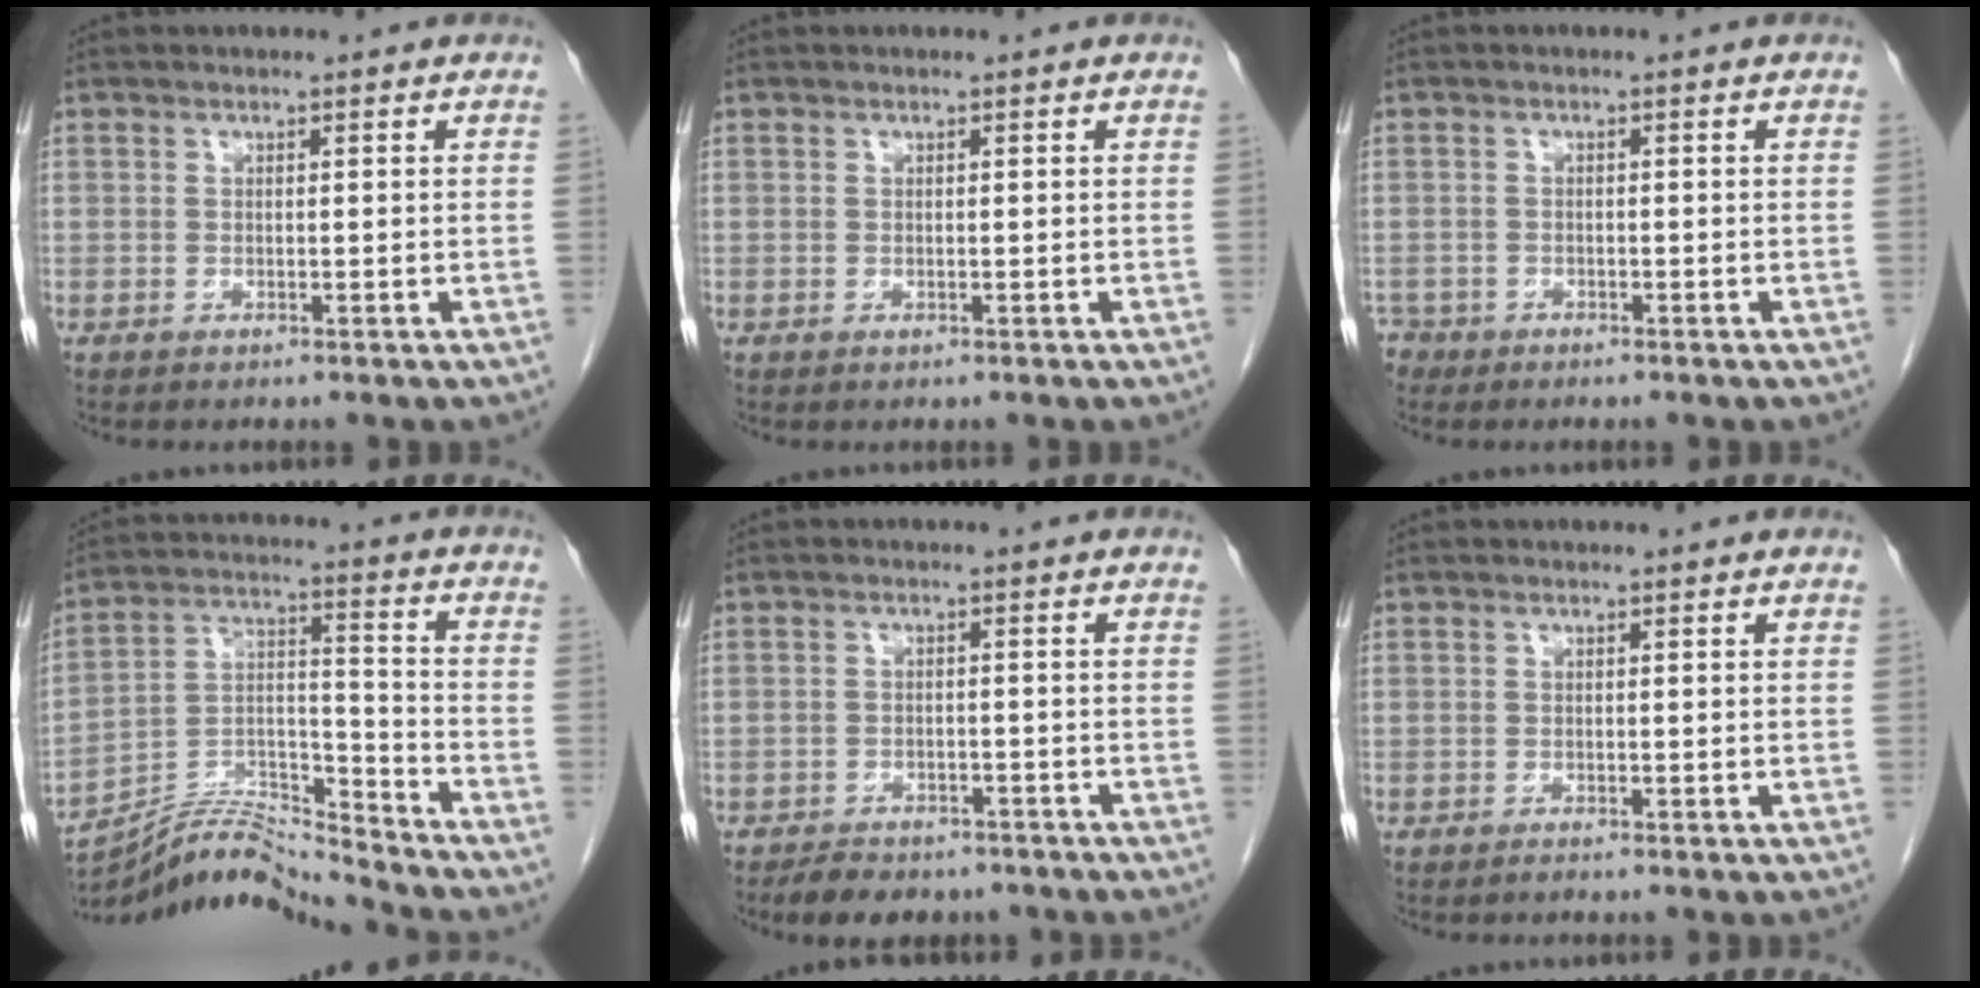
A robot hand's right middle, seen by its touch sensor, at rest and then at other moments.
{"total": 0.0}
{"total": 2.0, "force": [-1.6, 1.2, -0.2], "torque": [0.004, 0.003, -0.029]}
{"total": 12.7, "force": [-12.5, -1.3, 1.4], "torque": [-0.026, 0.034, -0.230]}
{"total": 7.0, "force": [-5.8, 3.0, 2.6], "torque": [-0.042, -0.003, -0.078]}
{"total": 0.0}